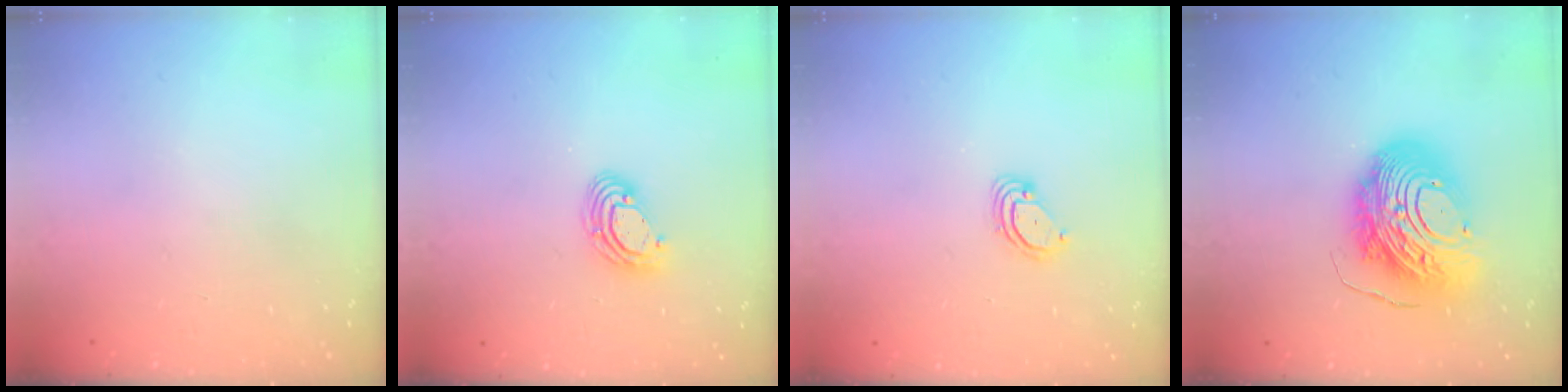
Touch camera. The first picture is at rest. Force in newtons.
{"total": 8.2, "press": 8.1, "slide": 1.4}
{"total": 3.5, "press": 3.5, "slide": 0.3}
{"total": 17.9, "press": 17.8, "slide": 1.9}